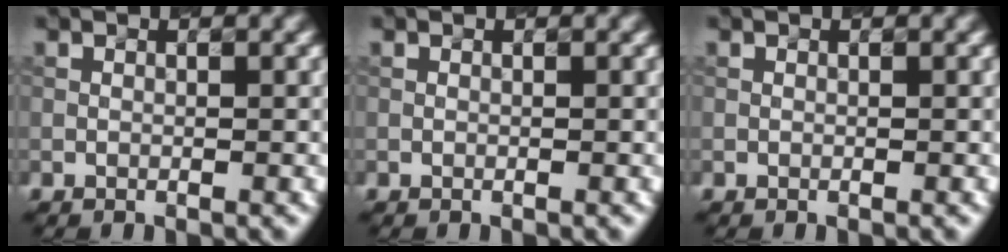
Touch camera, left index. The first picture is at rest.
{"total": 0.0}
{"total": 0.0}